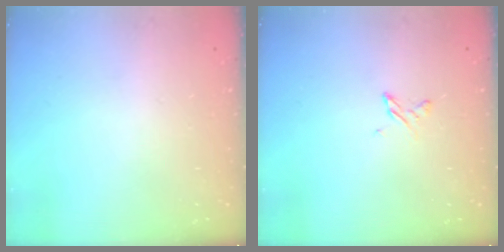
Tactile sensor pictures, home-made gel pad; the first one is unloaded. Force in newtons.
{"total": 3.0, "press": 2.9, "slide": 0.4}